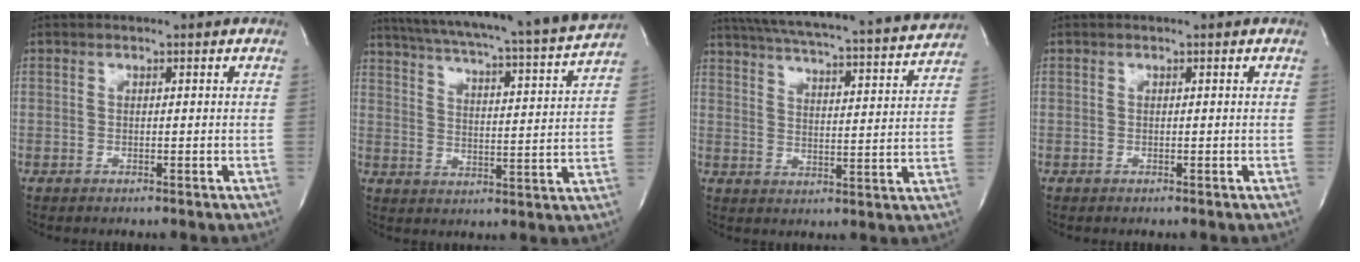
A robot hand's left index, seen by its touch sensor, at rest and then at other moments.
{"total": 22.5, "force": [20.5, -0.5, 9.1], "torque": [-0.152, -0.044, 0.274]}
{"total": 23.3, "force": [21.1, 2.0, 9.7], "torque": [-0.162, -0.018, 0.277]}
{"total": 0.0}